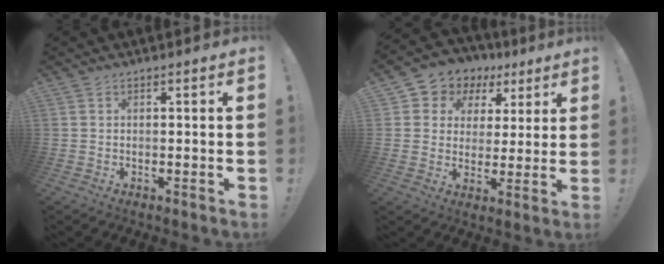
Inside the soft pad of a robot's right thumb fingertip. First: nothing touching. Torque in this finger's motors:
{"motor_torque": [-0.06, 0.10, -0.20, 0.36, 0.16]}